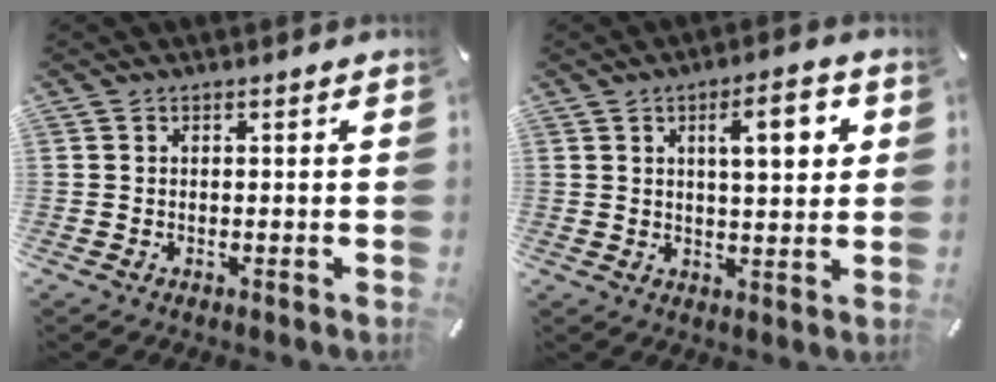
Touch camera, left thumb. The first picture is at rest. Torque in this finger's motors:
{"motor_torque": [1.48, 1.48, 0.84, -0.63, 0.10]}